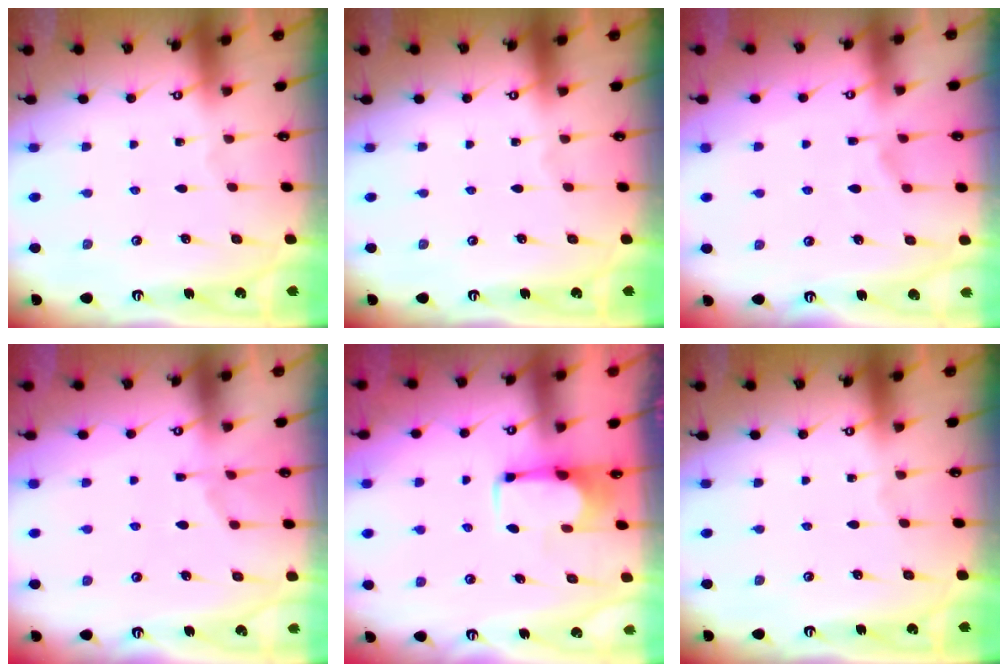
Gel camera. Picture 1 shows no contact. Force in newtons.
{"total": 0.0}
{"total": 1.6, "press": 0.8, "slide": 1.4}
{"total": 6.9, "press": 6.7, "slide": 1.5}
{"total": 1.7, "press": 1.6, "slide": 0.7}
{"total": 0.0}